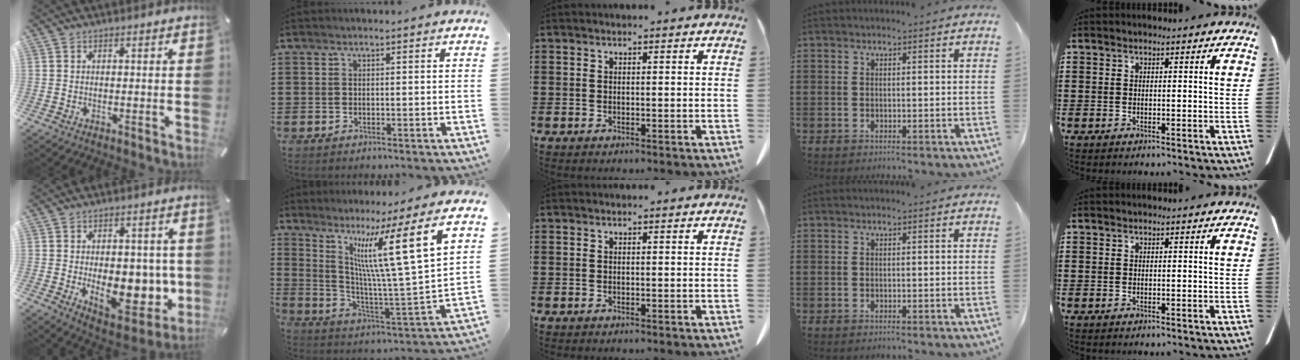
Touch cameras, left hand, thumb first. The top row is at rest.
{"thumb": {"total": 14.7, "force": [-1.8, 8.9, 11.6], "torque": [-0.152, -0.012, -0.018]}, "index": {"total": 13.4, "force": [6.6, -0.1, 11.6], "torque": [-0.216, -0.046, 0.091]}}